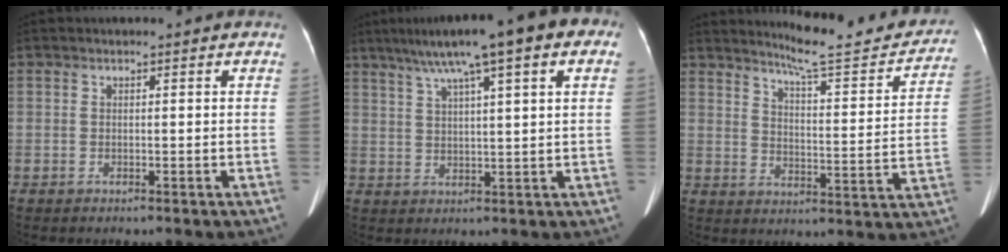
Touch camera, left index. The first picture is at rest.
{"total": 14.9, "force": [8.5, 1.9, 12.1], "torque": [-0.187, 0.049, 0.121]}
{"total": 16.4, "force": [15.0, 1.9, 6.2], "torque": [-0.077, -0.041, 0.187]}